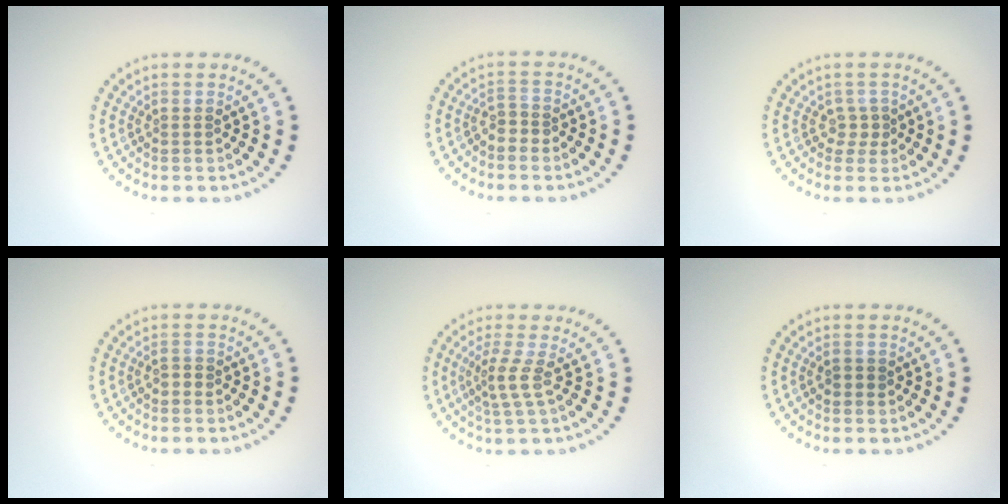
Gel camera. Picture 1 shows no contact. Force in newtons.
{"total": 1.5, "press": 1.2, "slide": 0.9}
{"total": 1.4, "press": 0.9, "slide": 1.0}
{"total": 0.8, "press": 0.8, "slide": 0.3}
{"total": 2.2, "press": 1.5, "slide": 1.6}
{"total": 1.0, "press": 1.0, "slide": 0.1}